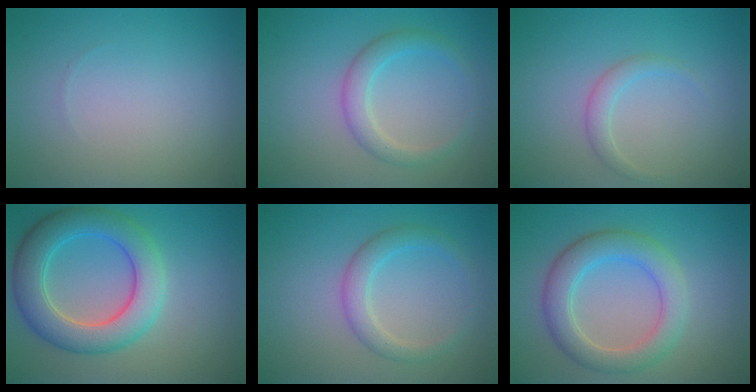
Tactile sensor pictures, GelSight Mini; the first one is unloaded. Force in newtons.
{"total": 2.6, "press": 2.6, "slide": 0.1}
{"total": 1.5, "press": 1.5, "slide": 0.0}
{"total": 6.8, "press": 6.8, "slide": 0.3}
{"total": 2.6, "press": 2.6, "slide": 0.1}
{"total": 4.9, "press": 4.9, "slide": 0.4}